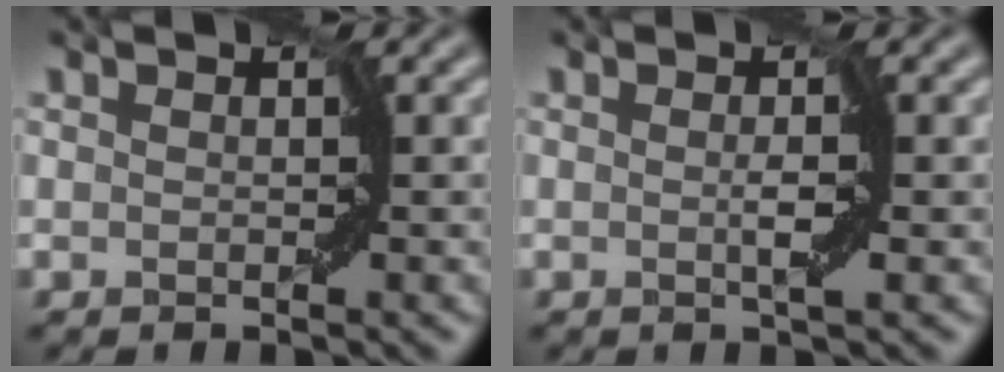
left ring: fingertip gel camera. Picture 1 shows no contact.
{"total": 1.2, "force": [-0.2, -0.1, 1.2], "torque": [-0.030, -0.001, -0.002]}